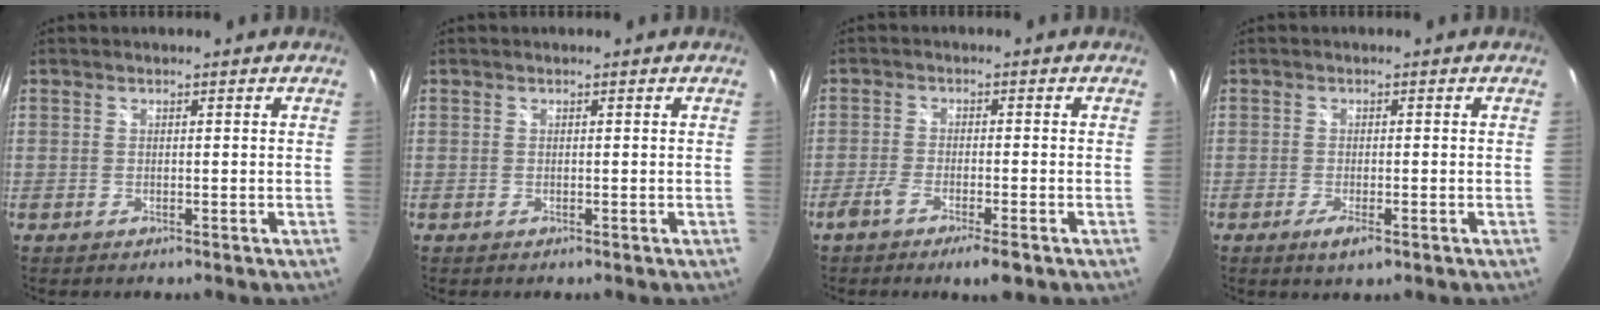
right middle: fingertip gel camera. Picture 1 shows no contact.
{"total": 0.0}
{"total": 4.4, "force": [-3.1, 0.9, 3.0], "torque": [-0.074, -0.007, -0.059]}
{"total": 3.1, "force": [-1.6, 0.7, 2.5], "torque": [-0.052, -0.010, -0.028]}